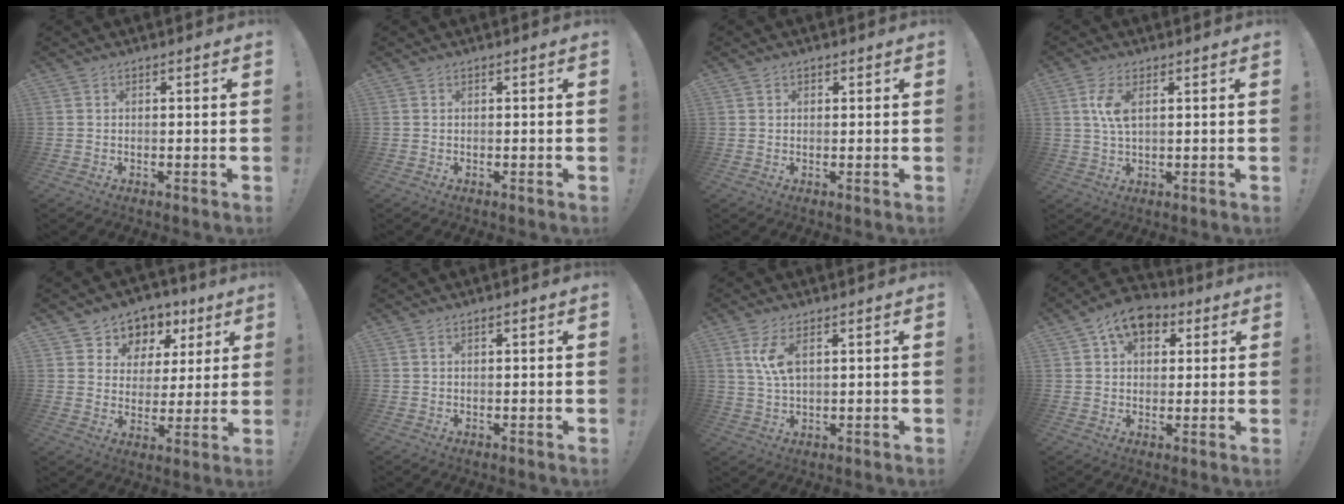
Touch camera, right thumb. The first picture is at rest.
{"total": 0.0}
{"total": 0.8, "force": [0.5, 0.6, 0.1], "torque": [0.002, -0.001, 0.009]}
{"total": 6.0, "force": [1.8, 2.4, 5.1], "torque": [-0.101, -0.007, 0.025]}
{"total": 7.5, "force": [3.5, 6.4, 1.7], "torque": [-0.024, -0.033, 0.072]}
{"total": 1.0, "force": [0.5, 0.0, 0.9], "torque": [-0.017, 0.000, 0.007]}
{"total": 6.6, "force": [2.4, 2.6, 5.6], "torque": [-0.108, -0.014, 0.037]}
{"total": 9.8, "force": [4.5, 6.7, 5.5], "torque": [-0.085, -0.007, 0.086]}